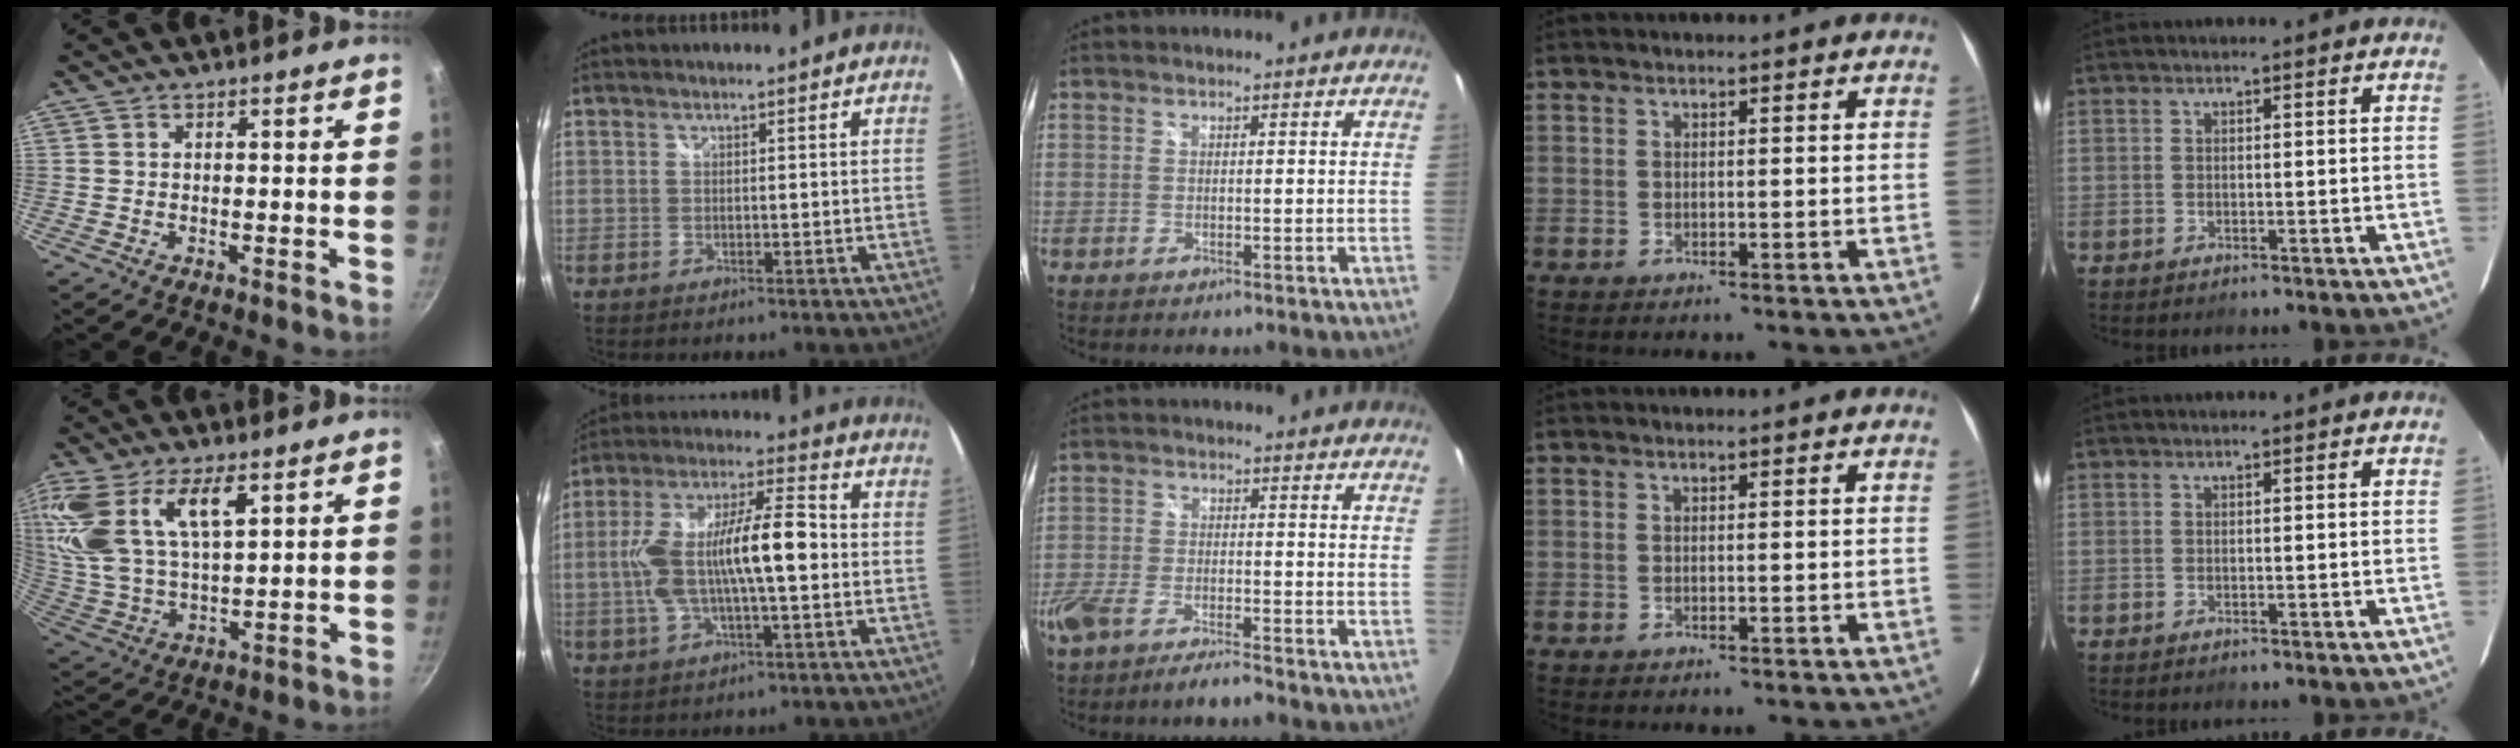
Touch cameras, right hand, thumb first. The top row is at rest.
{"thumb": {"total": 19.8, "force": [9.2, 9.8, 14.6], "torque": [-0.304, -0.010, 0.187]}, "index": {"total": 15.2, "force": [-1.3, 4.3, 14.5], "torque": [-0.276, 0.011, -0.024]}, "middle": {"total": 7.8, "force": [-6.4, 1.6, 4.2], "torque": [-0.108, -0.022, -0.120]}}